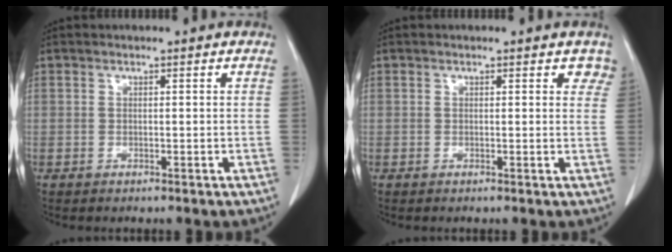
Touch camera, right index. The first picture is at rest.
{"total": 2.6, "force": [2.0, 1.3, 0.9], "torque": [0.011, -0.003, 0.004]}